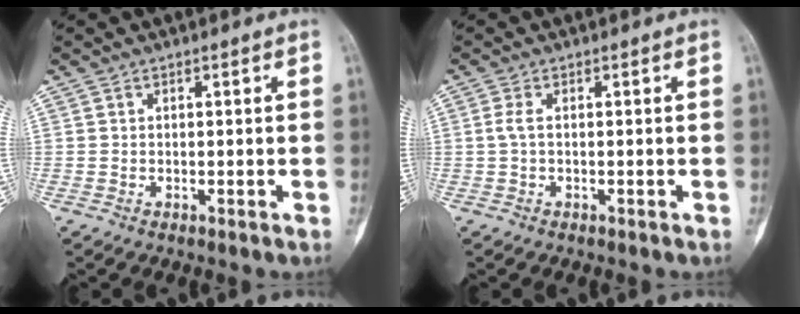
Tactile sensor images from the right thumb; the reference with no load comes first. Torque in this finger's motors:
{"motor_torque": [0.28, 0.28, 0.11, -0.18, 0.01]}